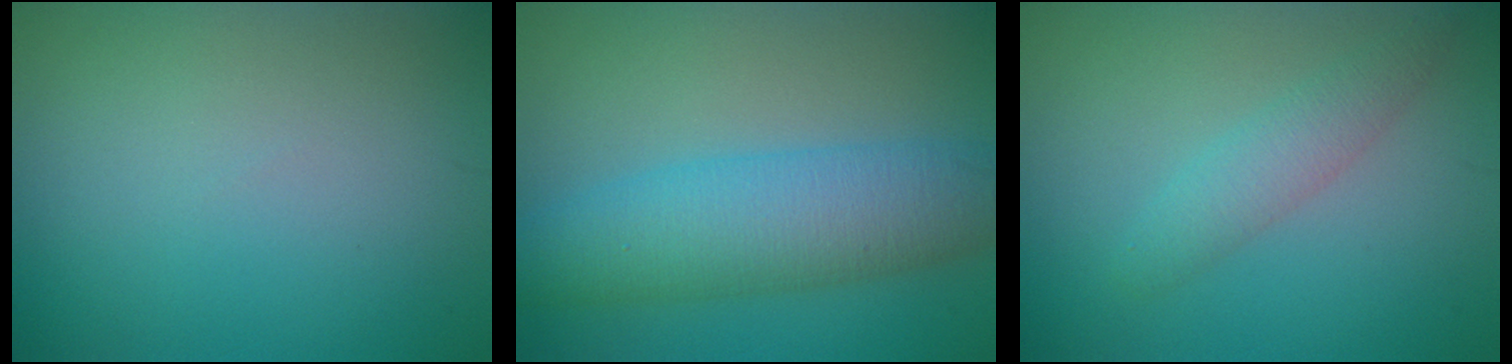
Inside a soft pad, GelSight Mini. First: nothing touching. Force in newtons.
{"total": 7.2, "press": 7.2, "slide": 0.2}
{"total": 2.4, "press": 2.4, "slide": 0.1}